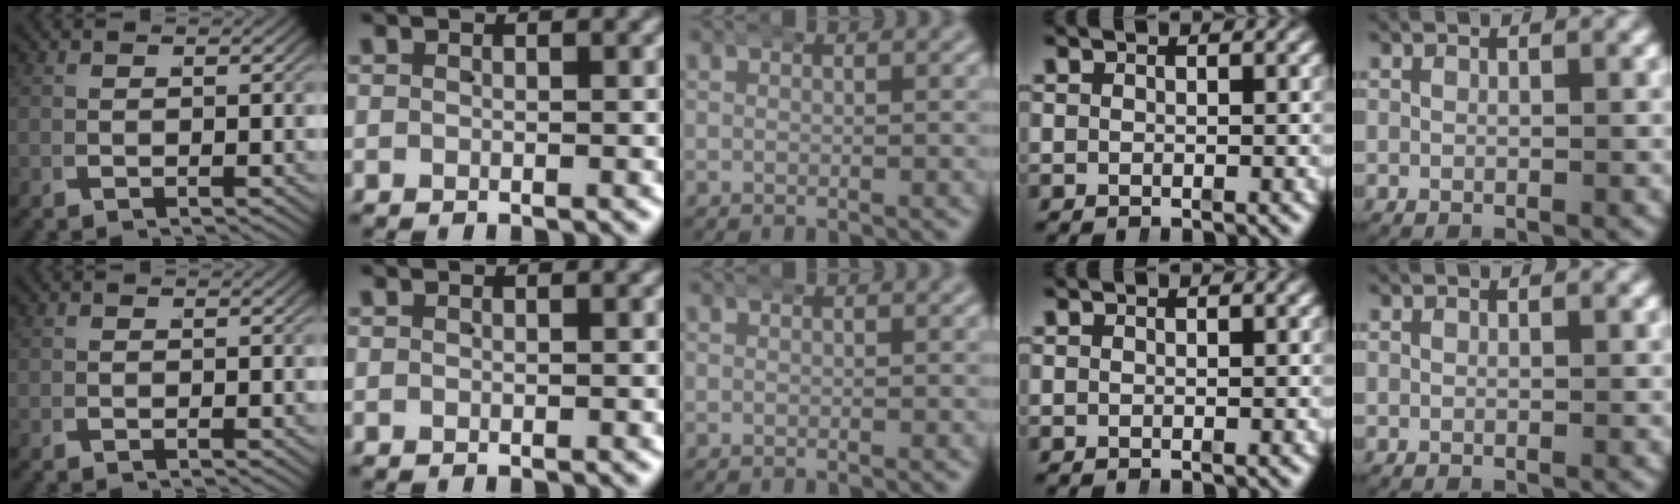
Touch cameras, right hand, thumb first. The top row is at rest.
{}